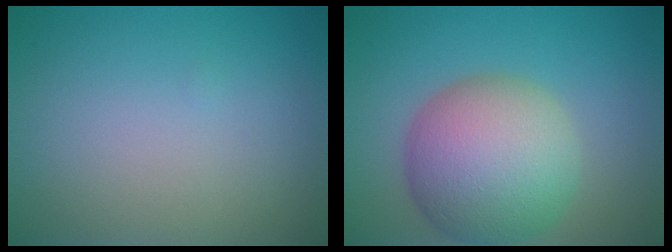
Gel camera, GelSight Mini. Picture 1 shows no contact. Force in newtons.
{"total": 9.4, "press": 9.3, "slide": 0.2}